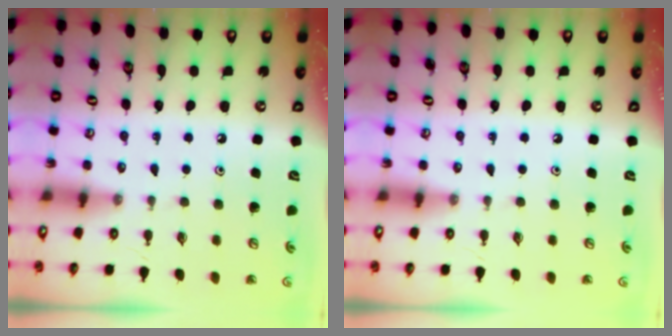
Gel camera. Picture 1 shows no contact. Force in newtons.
{"total": 0.0}